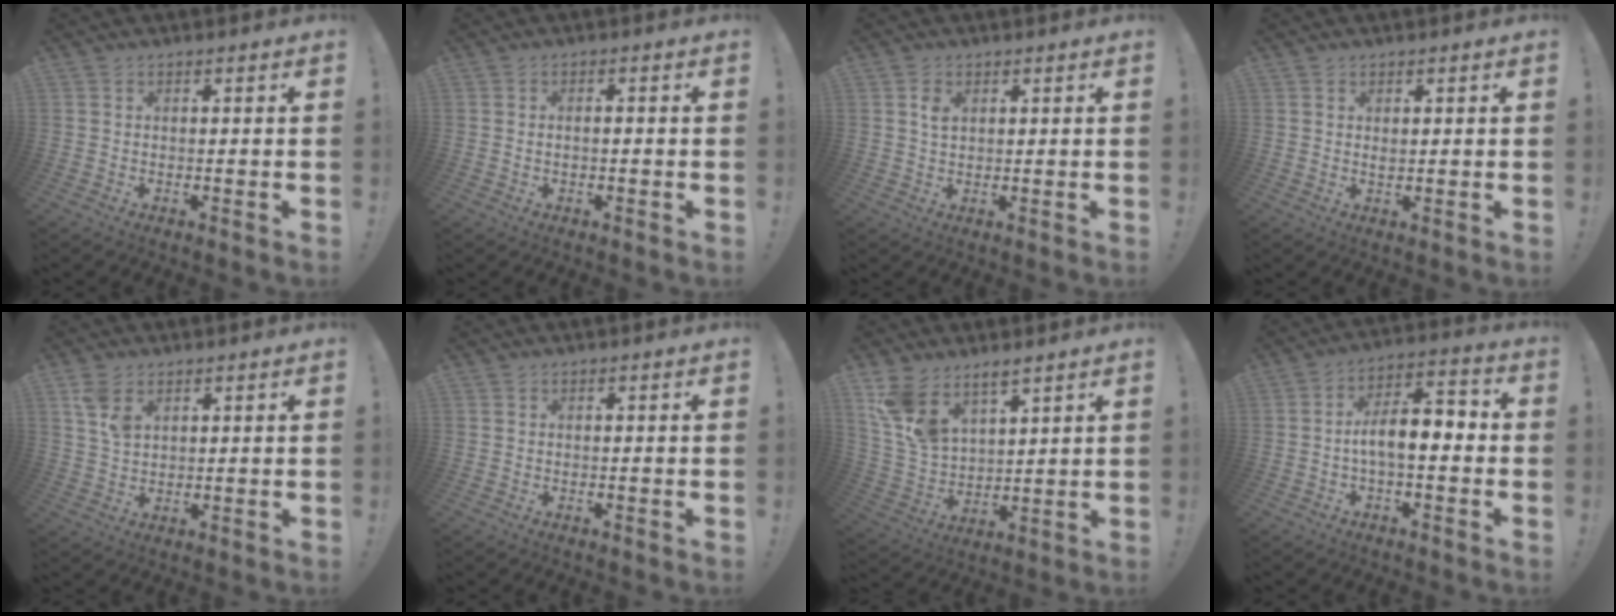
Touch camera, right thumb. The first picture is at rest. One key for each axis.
{"total": 1.1, "fx": -0.4, "fy": 0.4, "fz": 1.0, "tx": -0.019, "ty": 0.004, "tz": -0.007}
{"total": 2.9, "fx": 1.2, "fy": 1.9, "fz": 1.9, "tx": -0.024, "ty": -0.003, "tz": 0.019}
{"total": 1.1, "fx": 0.8, "fy": 0.7, "fz": 0.5, "tx": 0.004, "ty": -0.006, "tz": 0.012}
{"total": 6.1, "fx": 3.2, "fy": 3.6, "fz": 3.8, "tx": -0.065, "ty": -0.011, "tz": 0.061}
{"total": 0.0}
{"total": 11.2, "fx": 8.5, "fy": 5.6, "fz": 4.8, "tx": -0.108, "ty": -0.047, "tz": 0.169}
{"total": 9.6, "fx": -1.6, "fy": 4.1, "fz": 8.5, "tx": -0.142, "ty": 0.011, "tz": -0.028}